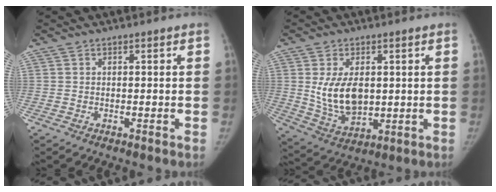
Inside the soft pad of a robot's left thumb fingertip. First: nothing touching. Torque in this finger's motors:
{"motor_torque": [1.13, 1.18, 0.93, -0.79, 0.07]}